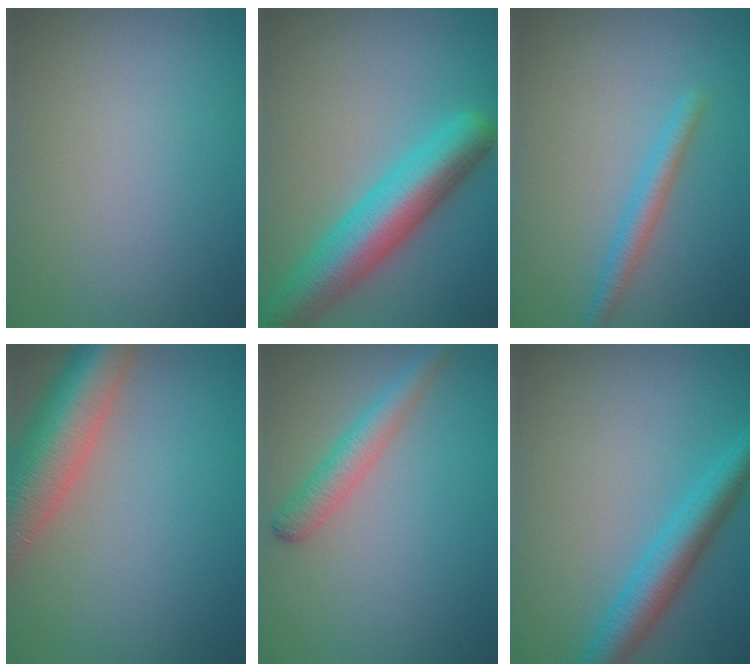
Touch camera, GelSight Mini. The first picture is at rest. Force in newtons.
{"total": 7.6, "press": 7.6, "slide": 0.4}
{"total": 2.2, "press": 2.2, "slide": 0.1}
{"total": 8.9, "press": 8.8, "slide": 0.7}
{"total": 2.8, "press": 2.8, "slide": 0.1}
{"total": 4.5, "press": 4.5, "slide": 0.3}